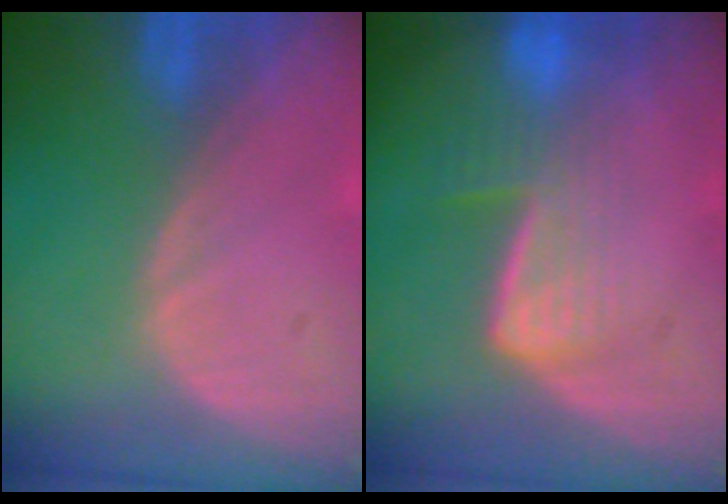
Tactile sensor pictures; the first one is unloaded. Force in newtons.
{"total": 7.0, "press": 5.9, "slide": 3.8}